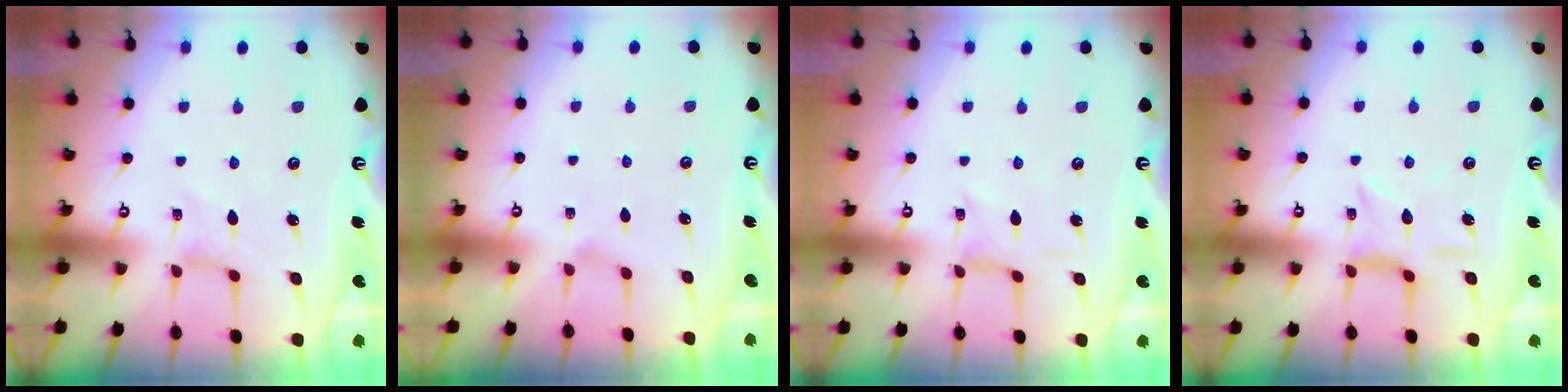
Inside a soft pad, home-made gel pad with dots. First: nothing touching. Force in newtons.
{"total": 0.7, "press": 0.6, "slide": 0.2}
{"total": 0.9, "press": 0.9, "slide": 0.3}
{"total": 4.8, "press": 4.8, "slide": 0.3}